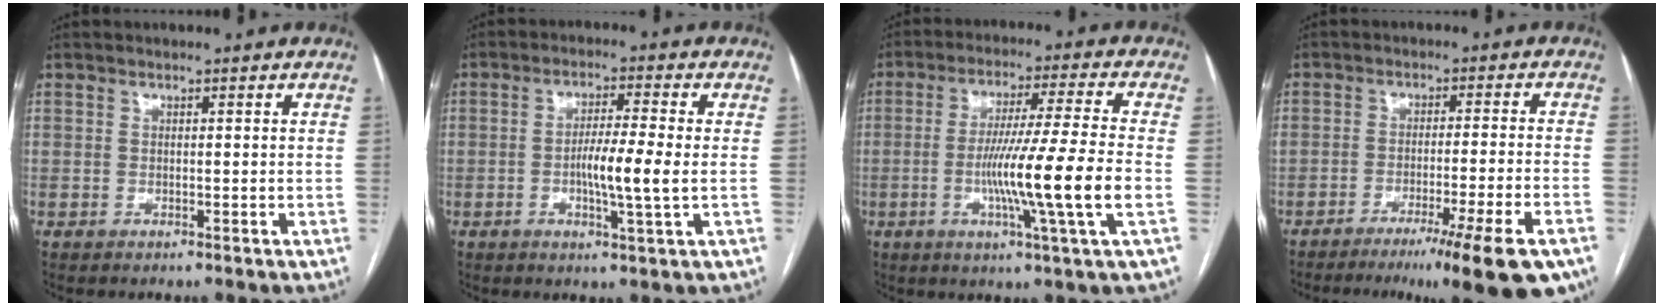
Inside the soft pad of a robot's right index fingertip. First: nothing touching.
{"total": 7.1, "force": [-1.0, -0.2, 7.0], "torque": [-0.126, -0.005, -0.019]}
{"total": 13.9, "force": [-3.0, -2.0, 13.4], "torque": [-0.238, -0.016, -0.058]}
{"total": 13.5, "force": [-9.1, -0.5, 10.0], "torque": [-0.101, -0.017, -0.137]}